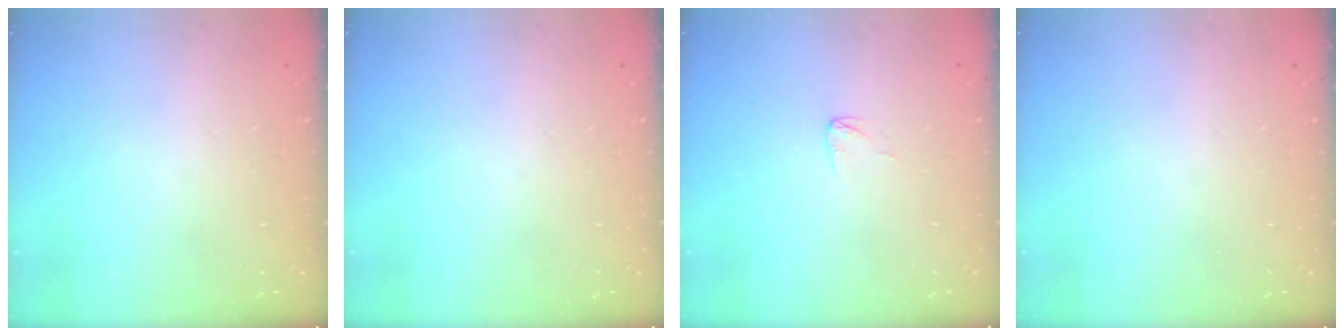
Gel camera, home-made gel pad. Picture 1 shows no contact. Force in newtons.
{"total": 0.0}
{"total": 3.3, "press": 3.3, "slide": 0.2}
{"total": 0.0}